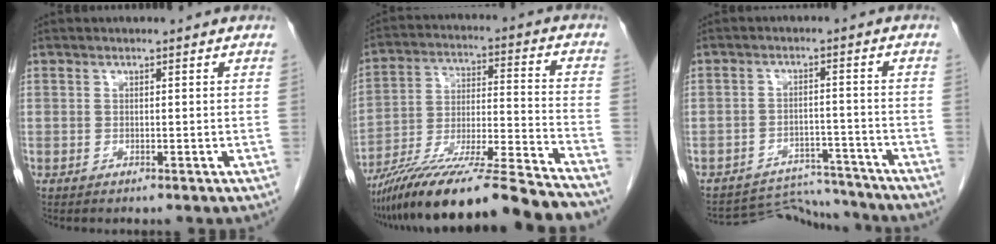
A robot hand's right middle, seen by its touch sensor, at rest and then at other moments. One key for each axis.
{"total": 22.6, "fx": -19.2, "fy": -0.4, "fz": 11.9, "tx": -0.195, "ty": -0.024, "tz": -0.324}
{"total": 8.3, "fx": -8.0, "fy": 1.4, "fz": -1.4, "tx": 0.023, "ty": 0.018, "tz": -0.118}